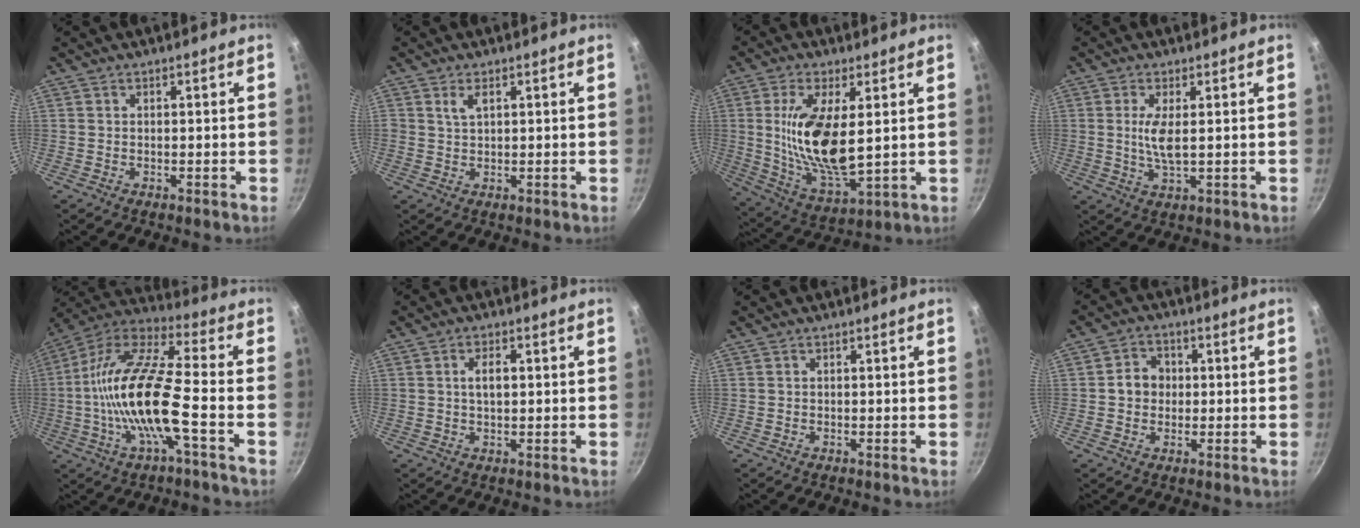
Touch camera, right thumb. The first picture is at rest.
{"total": 2.3, "force": [1.1, 1.2, 1.6], "torque": [-0.028, -0.005, 0.020]}
{"total": 16.0, "force": [2.3, 6.4, 14.5], "torque": [-0.273, -0.023, 0.051]}
{"total": 4.9, "force": [0.7, 1.4, 4.7], "torque": [-0.101, -0.006, 0.014]}
{"total": 19.1, "force": [-3.8, 4.9, 18.0], "torque": [-0.344, 0.041, -0.091]}
{"total": 3.3, "force": [0.4, 1.7, 2.8], "torque": [-0.042, 0.008, 0.005]}
{"total": 0.0}
{"total": 5.2, "force": [0.1, 4.6, 2.4], "torque": [-0.011, 0.011, -0.007]}